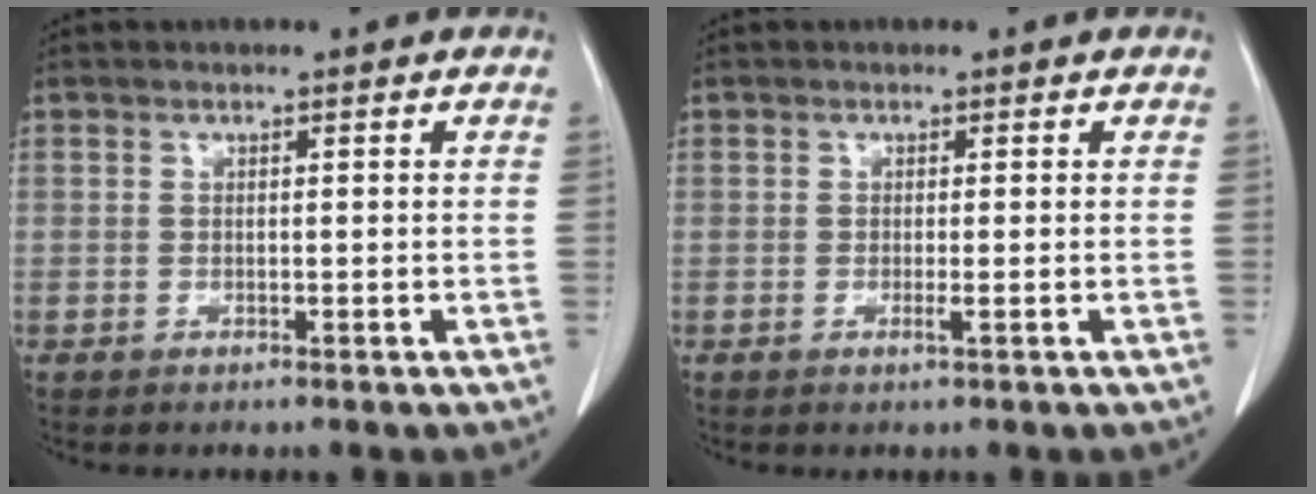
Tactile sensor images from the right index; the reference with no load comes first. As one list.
[{"total": 1.0, "force": [-0.3, -0.2, 0.9], "torque": [-0.017, -0.004, -0.005]}]